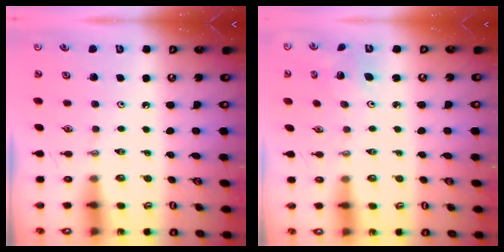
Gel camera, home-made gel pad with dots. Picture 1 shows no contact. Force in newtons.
{"total": 2.7, "press": 2.7, "slide": 0.1}